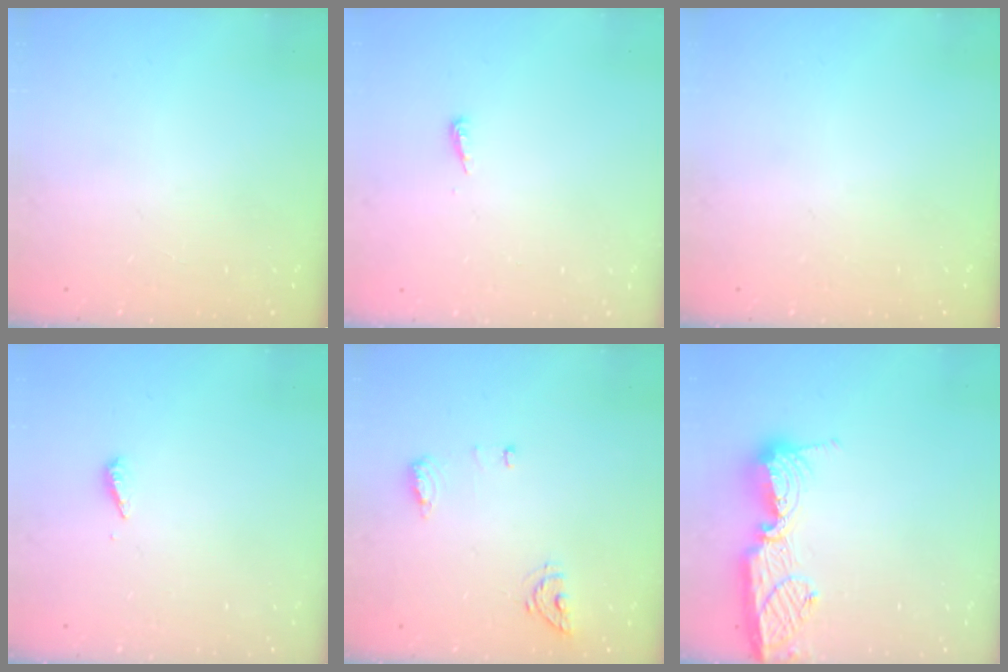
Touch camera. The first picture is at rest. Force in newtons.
{"total": 4.0, "press": 4.0, "slide": 0.5}
{"total": 0.0}
{"total": 2.8, "press": 2.8, "slide": 0.2}
{"total": 6.9, "press": 6.7, "slide": 1.7}
{"total": 12.7, "press": 12.6, "slide": 1.2}